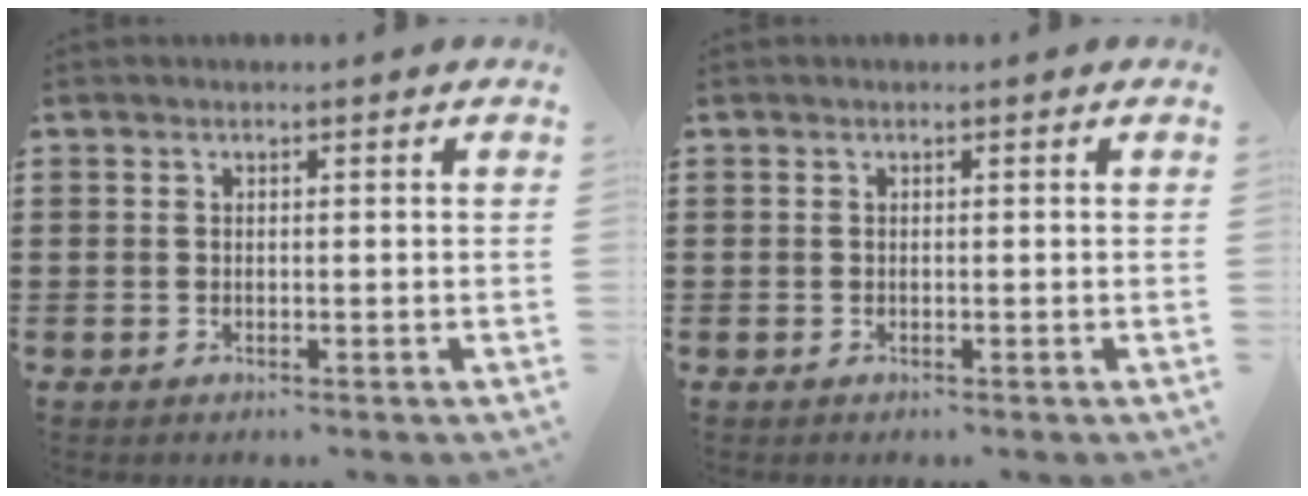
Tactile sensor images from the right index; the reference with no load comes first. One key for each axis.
{"total": 0.0}